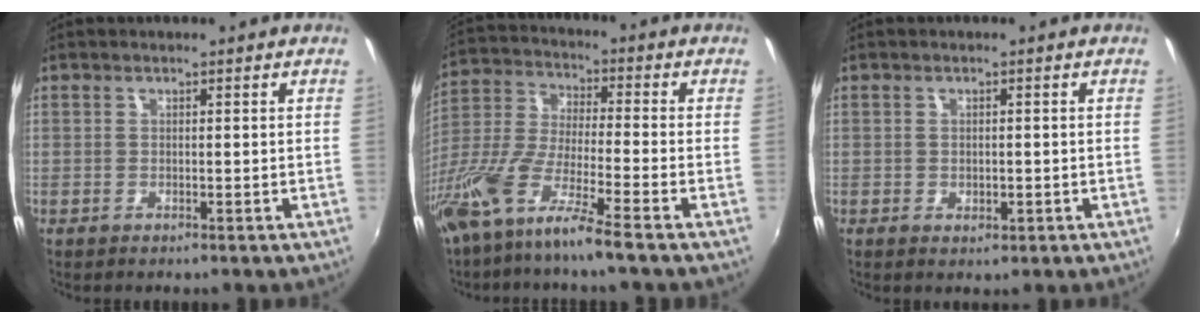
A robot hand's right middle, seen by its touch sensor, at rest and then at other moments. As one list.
[{"total": 13.3, "force": [-9.1, 0.4, 9.7], "torque": [-0.196, -0.023, -0.178]}, {"total": 1.2, "force": [-0.1, 0.6, 1.0], "torque": [-0.013, -0.004, -0.002]}]